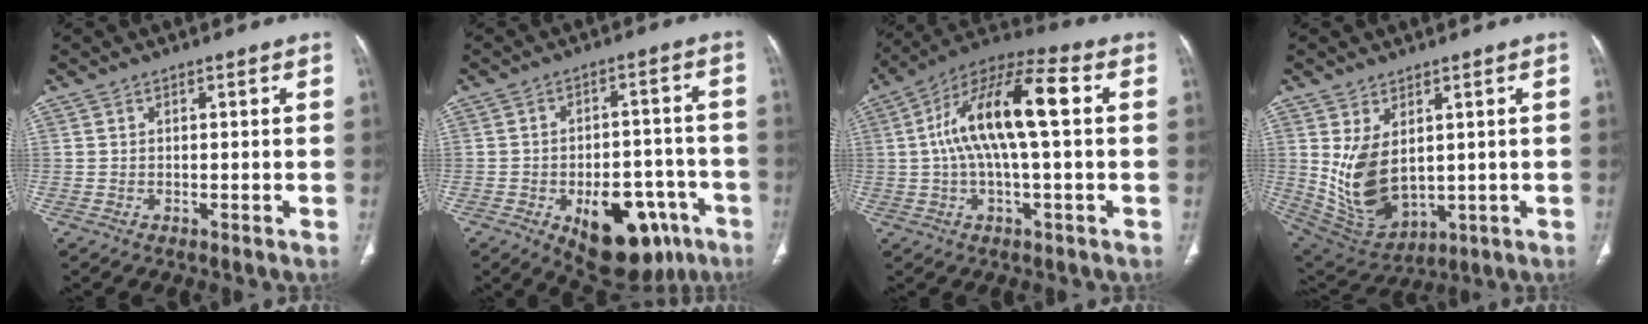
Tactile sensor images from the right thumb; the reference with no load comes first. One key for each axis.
{"total": 17.8, "fx": -8.2, "fy": 9.7, "fz": 12.4, "tx": -0.126, "ty": 0.039, "tz": -0.099}
{"total": 15.9, "fx": 1.8, "fy": 5.2, "fz": 14.9, "tx": -0.289, "ty": 0.040, "tz": 0.025}
{"total": 12.2, "fx": 1.8, "fy": 7.5, "fz": 9.4, "tx": -0.165, "ty": -0.017, "tz": 0.065}